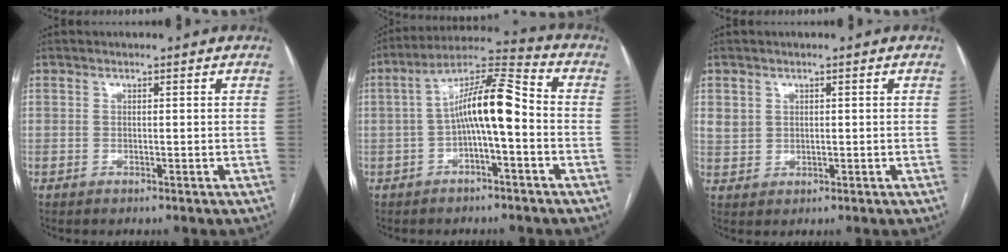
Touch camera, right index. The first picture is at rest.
{"total": 10.5, "force": [-1.3, 1.8, 10.2], "torque": [-0.179, 0.037, -0.024]}
{"total": 2.6, "force": [0.9, 2.3, 0.8], "torque": [-0.016, 0.010, 0.026]}